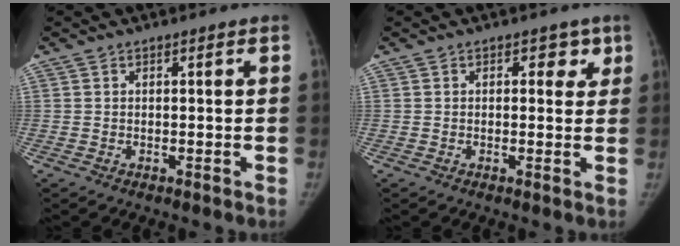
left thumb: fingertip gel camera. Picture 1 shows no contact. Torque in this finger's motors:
{"motor_torque": [-0.03, 0.03, 0.06, 0.04, -0.12]}